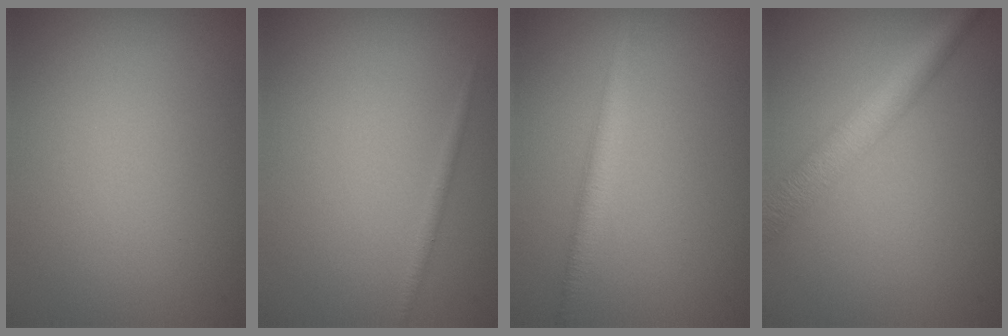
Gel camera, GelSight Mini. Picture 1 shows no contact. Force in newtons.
{"total": 0.7, "press": 0.7, "slide": 0.1}
{"total": 2.1, "press": 2.1, "slide": 0.0}
{"total": 4.6, "press": 4.6, "slide": 0.1}